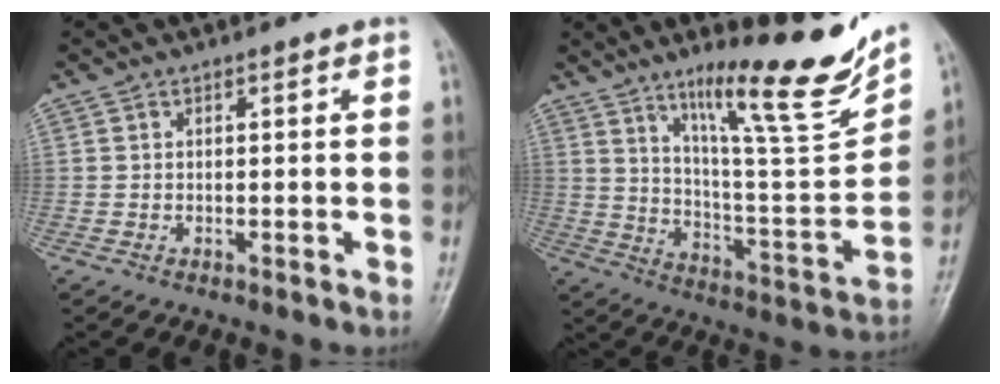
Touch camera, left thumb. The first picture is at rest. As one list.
[{"total": 19.7, "force": [13.7, 2.9, 13.9], "torque": [-0.182, -0.089, 0.229]}]